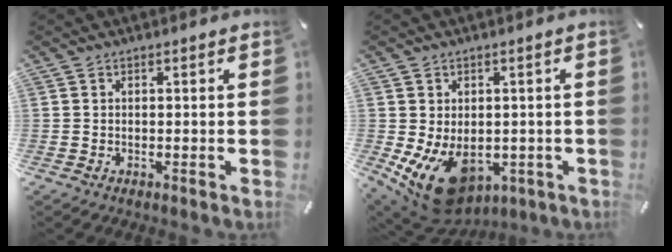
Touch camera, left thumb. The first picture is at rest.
{"total": 12.8, "force": [-4.1, 8.9, 8.2], "torque": [-0.139, 0.007, -0.063]}